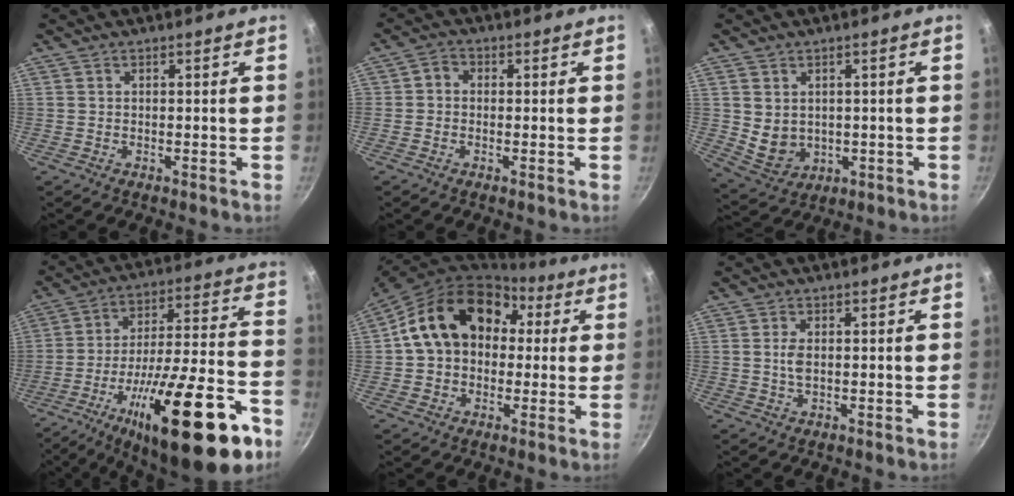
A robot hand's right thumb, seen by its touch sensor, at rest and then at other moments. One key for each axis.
{"total": 2.4, "fx": 0.0, "fy": 2.0, "fz": 1.3, "tx": -0.024, "ty": 0.009, "tz": -0.013}
{"total": 6.5, "fx": 0.5, "fy": 5.5, "fz": 3.5, "tx": -0.047, "ty": -0.010, "tz": 0.031}
{"total": 29.8, "fx": -14.9, "fy": 8.8, "fz": 24.3, "tx": -0.345, "ty": 0.059, "tz": -0.230}
{"total": 18.0, "fx": 3.5, "fy": 13.8, "fz": 11.1, "tx": -0.159, "ty": 0.042, "tz": 0.047}
{"total": 2.3, "fx": 0.2, "fy": 1.1, "fz": 2.1, "tx": -0.043, "ty": -0.001, "tz": 0.004}